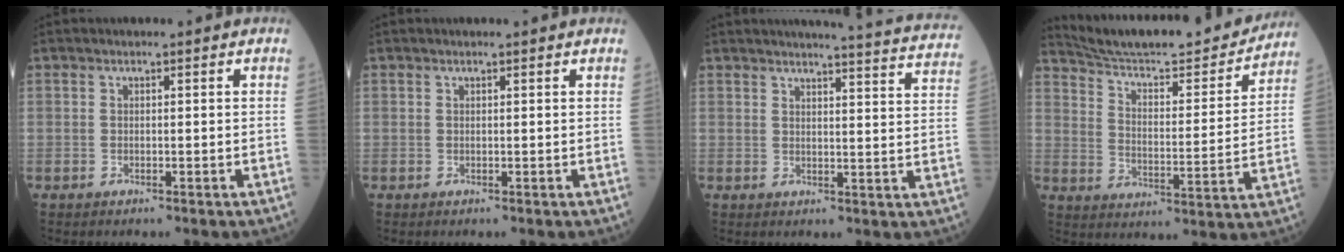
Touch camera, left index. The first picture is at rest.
{"total": 1.0, "force": [1.0, -0.1, 0.3], "torque": [-0.008, 0.001, 0.012]}
{"total": 17.1, "force": [16.4, 0.0, 4.7], "torque": [-0.055, -0.083, 0.165]}
{"total": 22.4, "force": [20.8, 2.2, 7.9], "torque": [-0.123, -0.032, 0.293]}